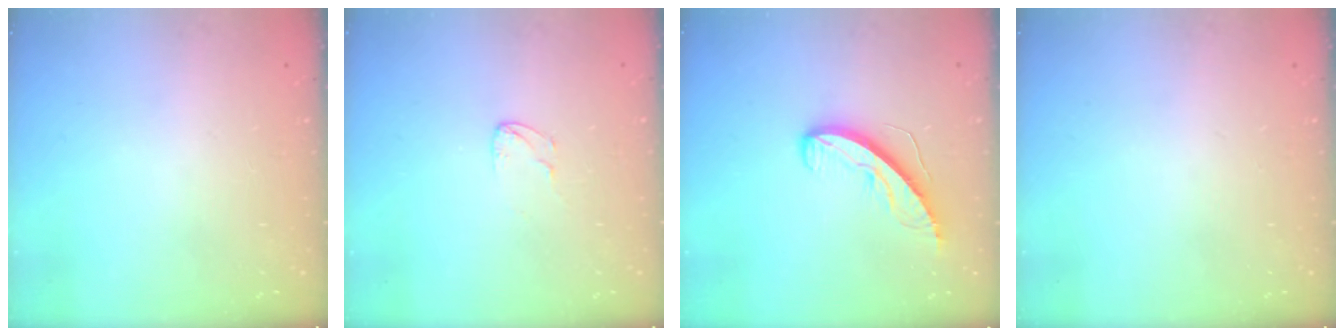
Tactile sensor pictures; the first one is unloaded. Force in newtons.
{"total": 2.5, "press": 2.5, "slide": 0.2}
{"total": 8.2, "press": 8.2, "slide": 0.7}
{"total": 0.0}